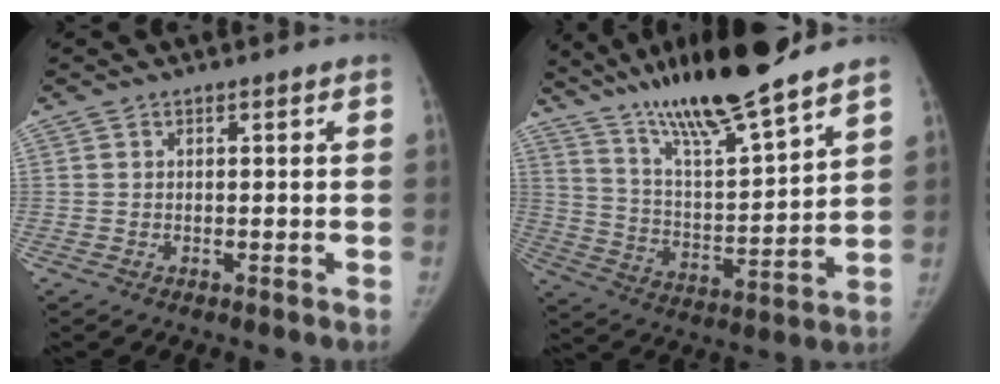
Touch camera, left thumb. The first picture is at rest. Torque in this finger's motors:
{"motor_torque": [0.80, -0.38, 1.41, -1.36, 0.31]}